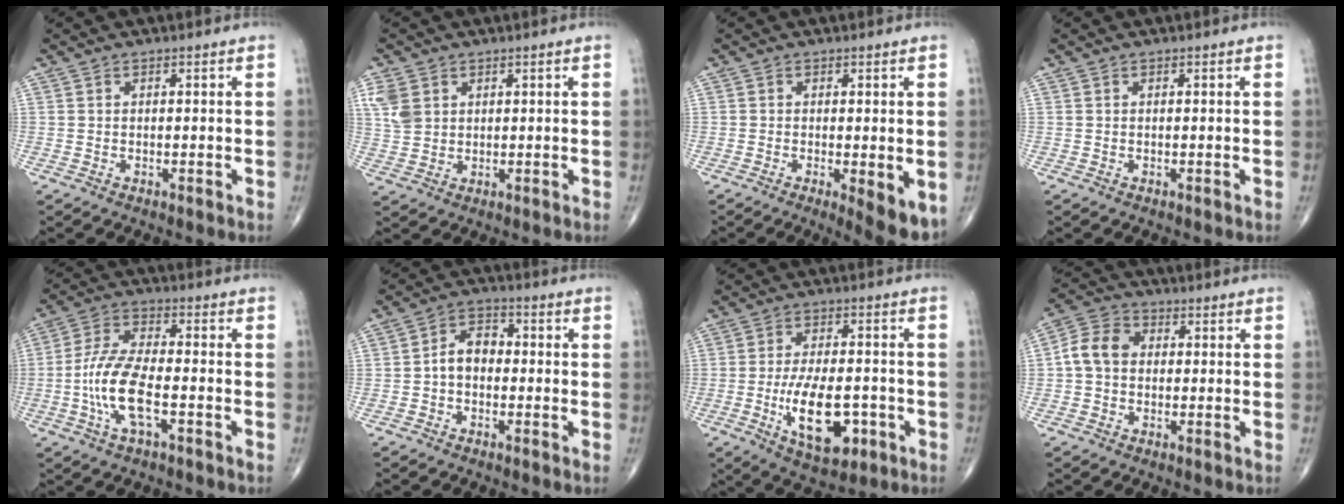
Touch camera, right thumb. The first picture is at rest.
{"total": 5.2, "force": [2.0, 4.0, 2.7], "torque": [-0.046, -0.002, 0.048]}
{"total": 7.3, "force": [-2.2, 2.1, 6.6], "torque": [-0.088, -0.019, -0.030]}
{"total": 0.0}
{"total": 11.3, "force": [-3.2, 4.3, 10.0], "torque": [-0.214, 0.022, -0.065]}
{"total": 5.8, "force": [-0.7, 4.1, 4.1], "torque": [-0.053, 0.023, -0.025]}
{"total": 13.2, "force": [-3.9, 6.3, 10.9], "torque": [-0.171, 0.005, -0.053]}
{"total": 7.2, "force": [0.1, 5.7, 4.4], "torque": [-0.076, 0.023, -0.008]}